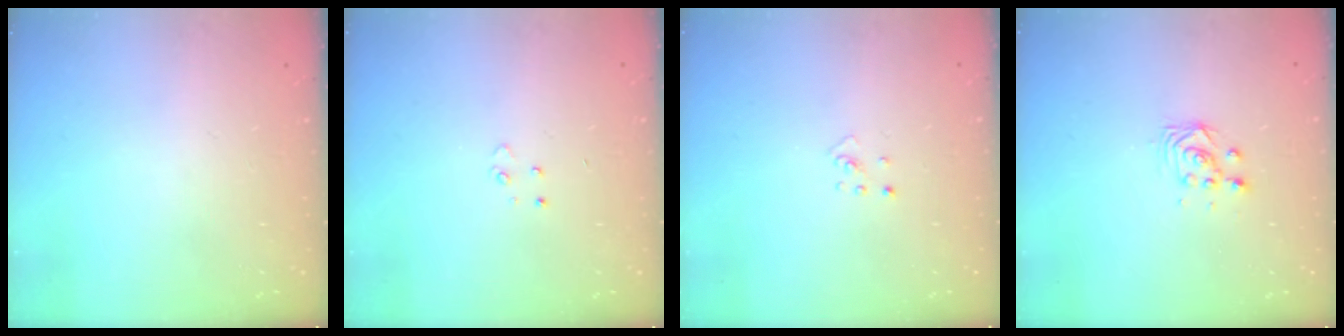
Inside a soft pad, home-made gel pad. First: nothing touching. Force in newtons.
{"total": 3.5, "press": 3.4, "slide": 0.4}
{"total": 2.0, "press": 2.0, "slide": 0.3}
{"total": 2.9, "press": 2.9, "slide": 0.4}